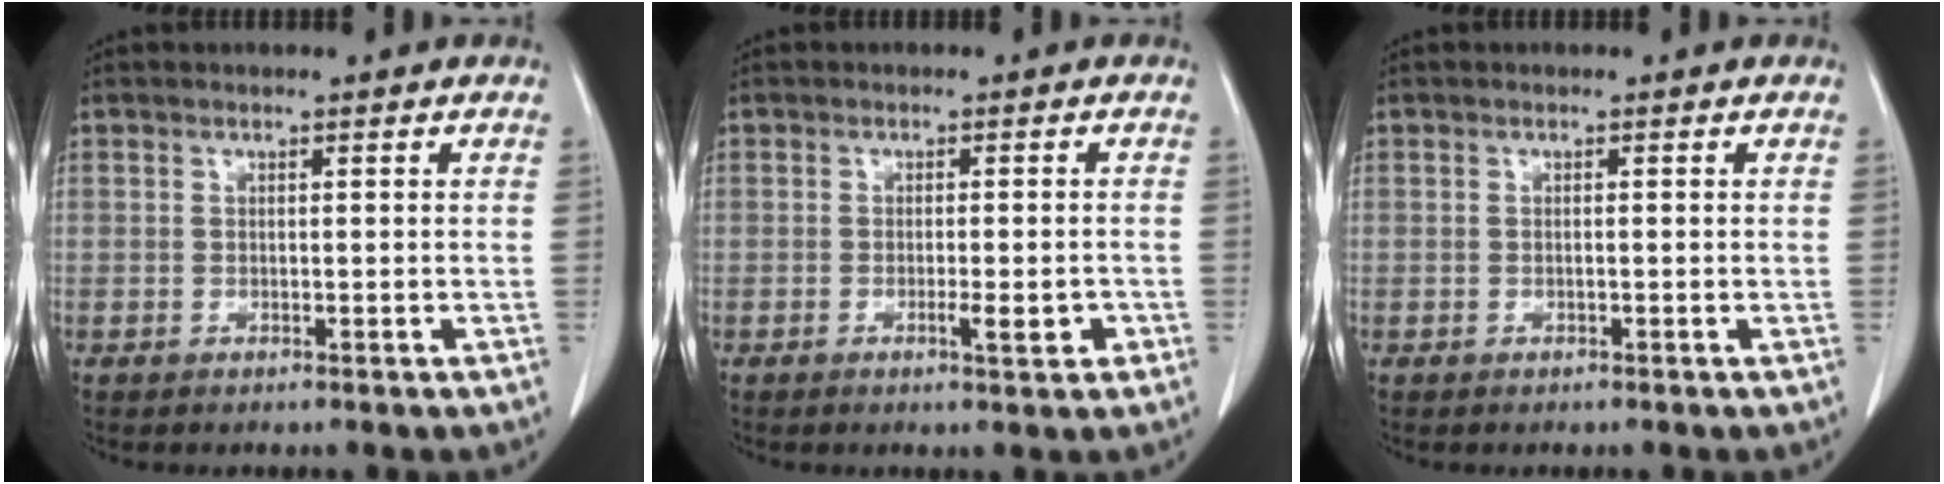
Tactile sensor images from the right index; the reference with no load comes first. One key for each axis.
{"total": 3.1, "fx": -1.1, "fy": 0.5, "fz": 2.8, "tx": -0.041, "ty": 0.000, "tz": -0.011}
{"total": 0.0}